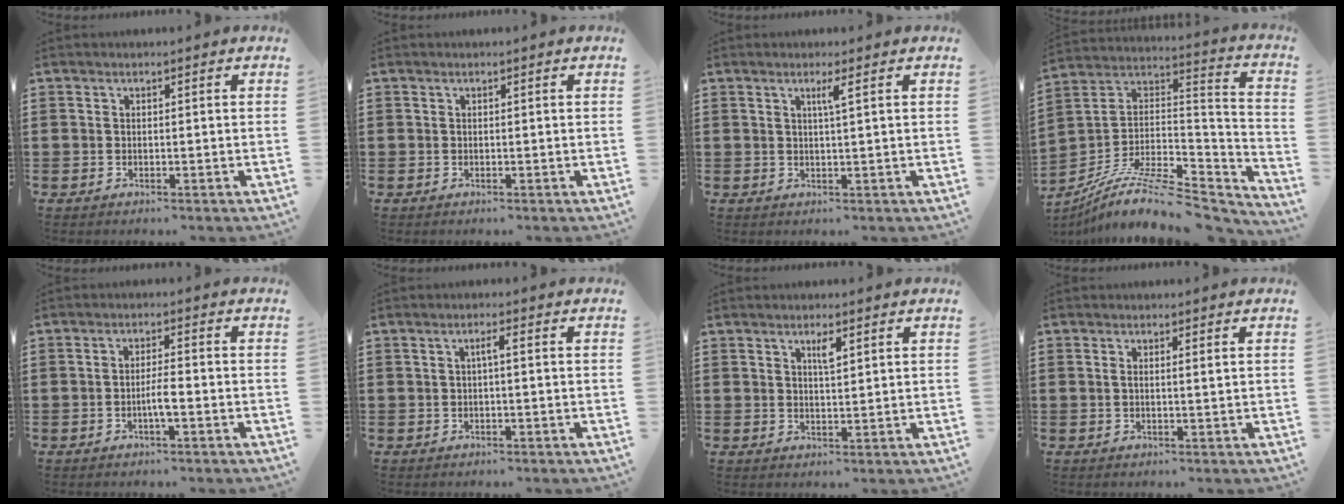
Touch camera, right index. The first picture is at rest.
{"total": 0.0}
{"total": 1.7, "force": [0.7, -0.4, 1.5], "torque": [-0.028, -0.004, 0.009]}
{"total": 11.6, "force": [-8.9, 3.0, 6.9], "torque": [-0.126, 0.010, -0.168]}
{"total": 3.0, "force": [-1.1, 0.2, 2.8], "torque": [-0.050, -0.001, -0.020]}
{"total": 1.7, "force": [-0.2, 0.0, 1.7], "torque": [-0.032, 0.000, -0.005]}
{"total": 2.2, "force": [1.1, 0.5, 1.8], "torque": [-0.022, -0.003, 0.014]}
{"total": 1.0, "force": [0.2, 0.0, 1.0], "torque": [-0.021, 0.000, 0.003]}